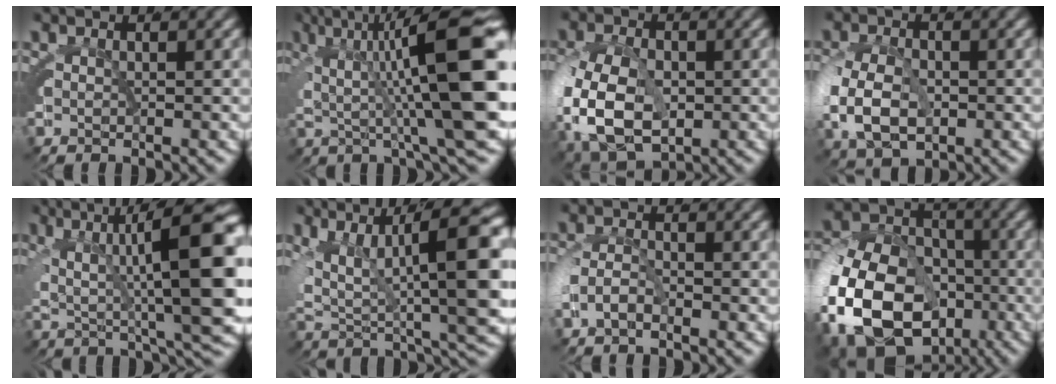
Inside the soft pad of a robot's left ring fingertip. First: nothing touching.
{"total": 11.8, "force": [1.9, 4.5, 10.7], "torque": [-0.135, 0.011, 0.025]}
{"total": 9.6, "force": [-3.2, 8.0, 4.3], "torque": [-0.129, -0.038, -0.046]}
{"total": 5.6, "force": [-1.7, 4.6, 2.8], "torque": [-0.082, -0.019, -0.022]}
{"total": 13.0, "force": [1.6, 5.3, 11.8], "torque": [-0.137, 0.005, 0.025]}
{"total": 11.8, "force": [1.5, 6.1, 10.0], "torque": [-0.143, -0.007, 0.034]}
{"total": 2.7, "force": [-1.6, 2.0, 0.7], "torque": [-0.031, -0.004, -0.031]}
{"total": 15.2, "force": [-6.6, 12.0, 6.6], "torque": [-0.141, -0.062, -0.103]}